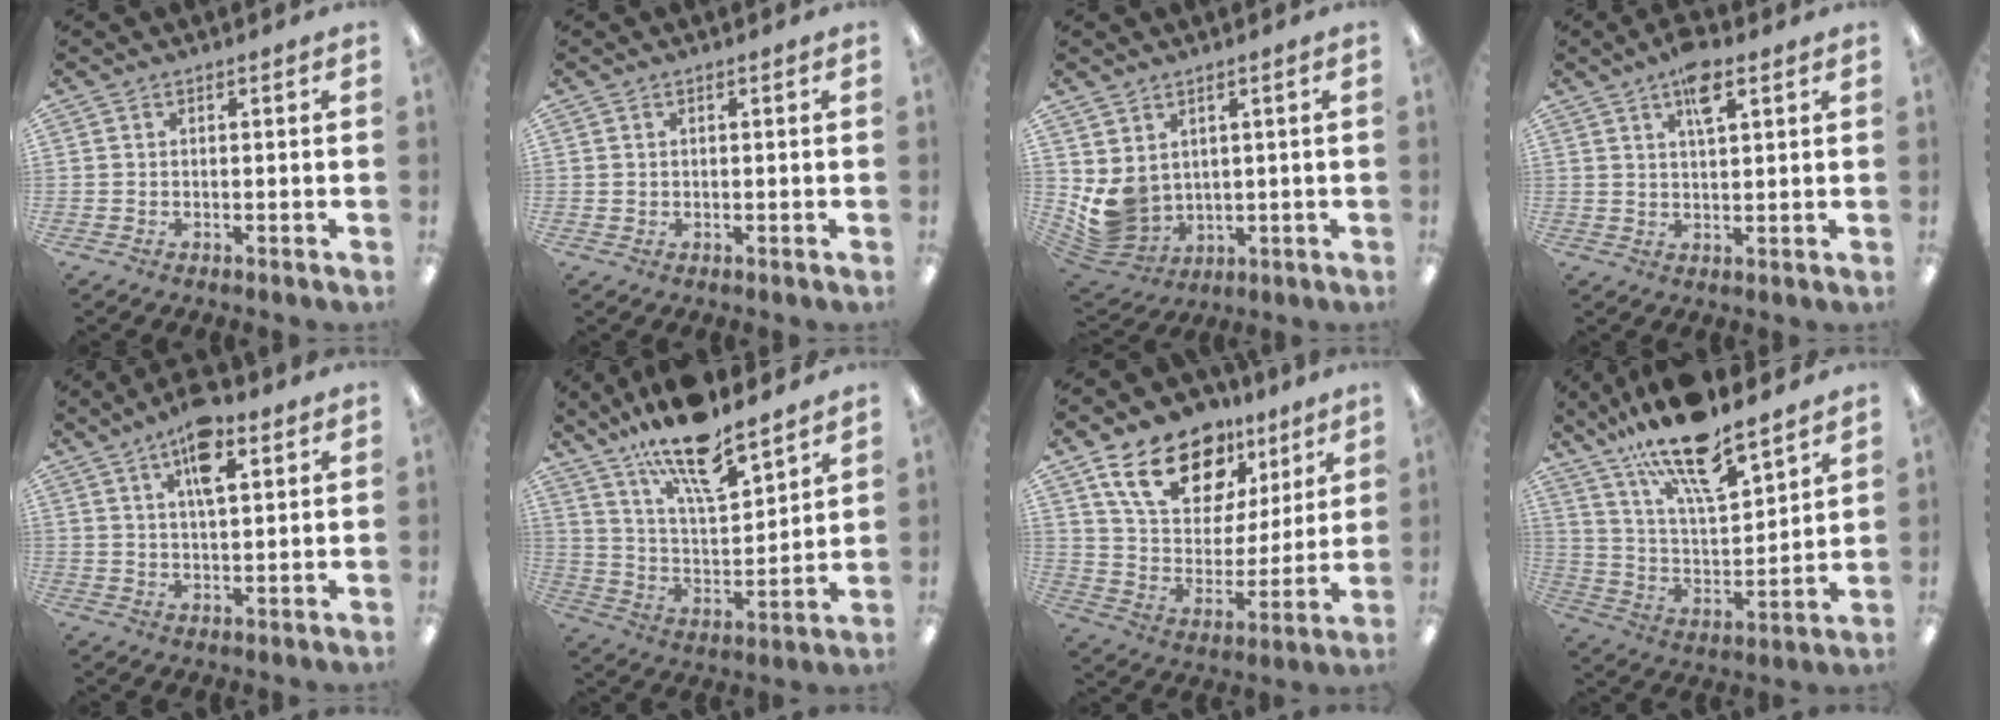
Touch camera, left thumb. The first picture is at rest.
{"total": 0.6, "force": [0.3, 0.5, 0.0], "torque": [0.000, 0.005, 0.005]}
{"total": 7.7, "force": [2.5, 6.5, 3.1], "torque": [-0.092, -0.027, 0.057]}
{"total": 6.8, "force": [4.1, 2.3, 4.9], "torque": [-0.083, -0.006, 0.068]}
{"total": 9.5, "force": [5.5, 3.6, 6.9], "torque": [-0.114, -0.013, 0.091]}
{"total": 16.6, "force": [13.3, 4.6, 8.8], "torque": [-0.157, -0.078, 0.227]}
{"total": 19.3, "force": [12.3, 11.3, 9.6], "torque": [-0.170, -0.059, 0.223]}
{"total": 18.1, "force": [14.2, 5.0, 10.1], "torque": [-0.182, -0.086, 0.243]}